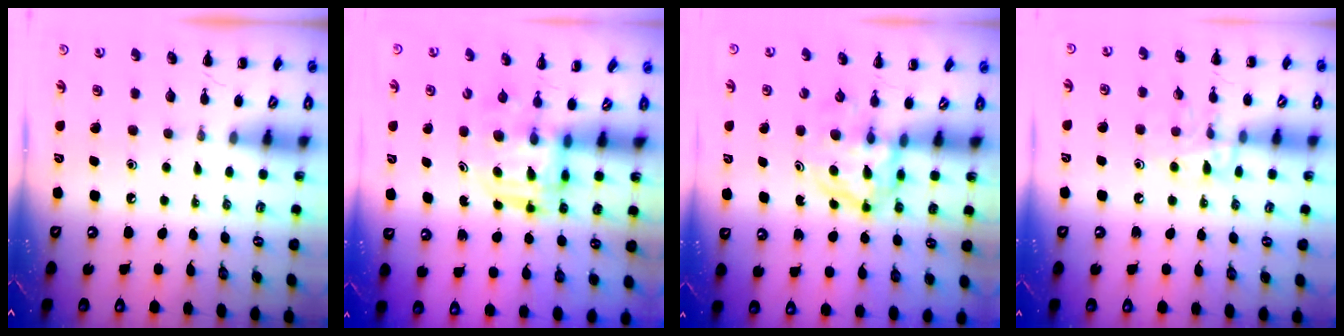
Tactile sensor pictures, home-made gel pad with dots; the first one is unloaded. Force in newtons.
{"total": 3.0, "press": 3.0, "slide": 0.3}
{"total": 3.8, "press": 3.8, "slide": 0.5}
{"total": 10.4, "press": 10.3, "slide": 1.0}